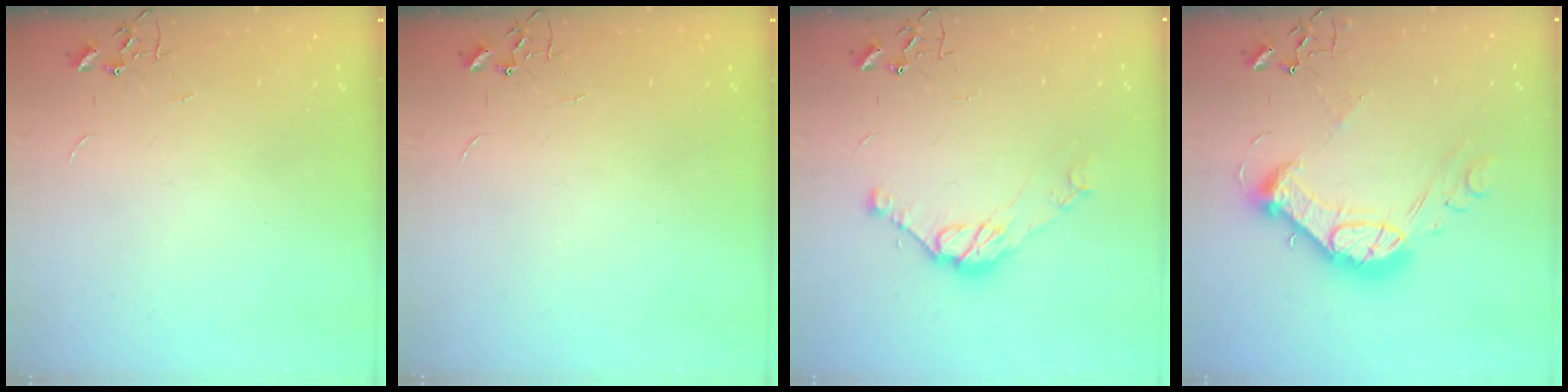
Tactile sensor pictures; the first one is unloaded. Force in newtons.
{"total": 0.0}
{"total": 11.3, "press": 11.2, "slide": 0.8}
{"total": 16.8, "press": 16.8, "slide": 0.4}